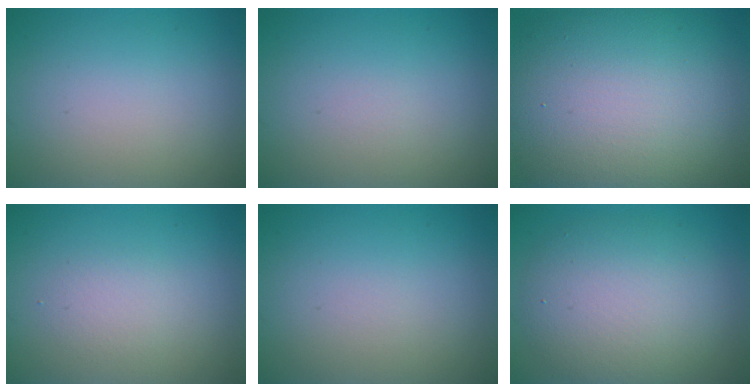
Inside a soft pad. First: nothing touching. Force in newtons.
{"total": 0.0}
{"total": 15.2, "press": 15.2, "slide": 1.1}
{"total": 1.5, "press": 1.5, "slide": 0.2}
{"total": 0.0}
{"total": 6.8, "press": 6.8, "slide": 0.5}